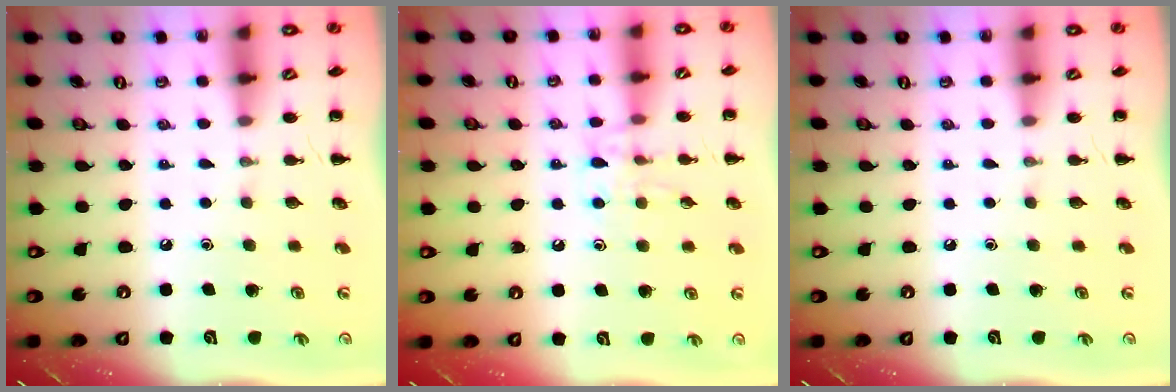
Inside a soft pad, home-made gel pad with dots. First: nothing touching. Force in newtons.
{"total": 8.8, "press": 8.8, "slide": 1.1}
{"total": 0.0}